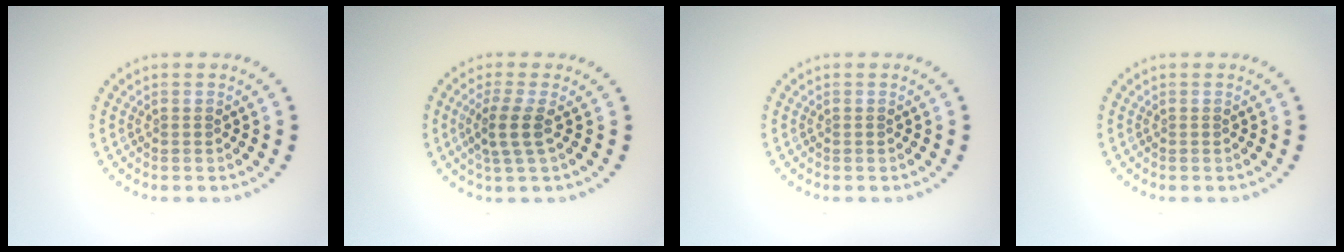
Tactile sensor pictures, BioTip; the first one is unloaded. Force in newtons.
{"total": 2.5, "press": 2.0, "slide": 1.5}
{"total": 0.0}
{"total": 0.0}